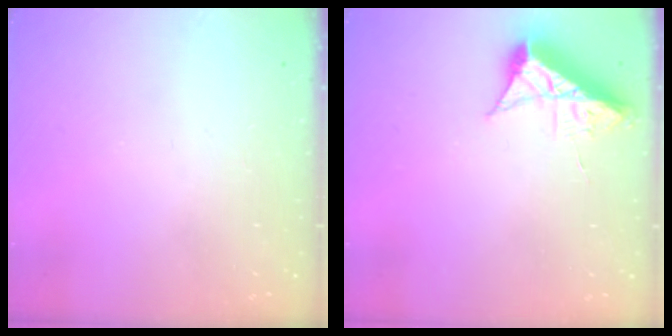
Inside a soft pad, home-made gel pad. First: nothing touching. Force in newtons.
{"total": 8.2, "press": 8.2, "slide": 0.3}